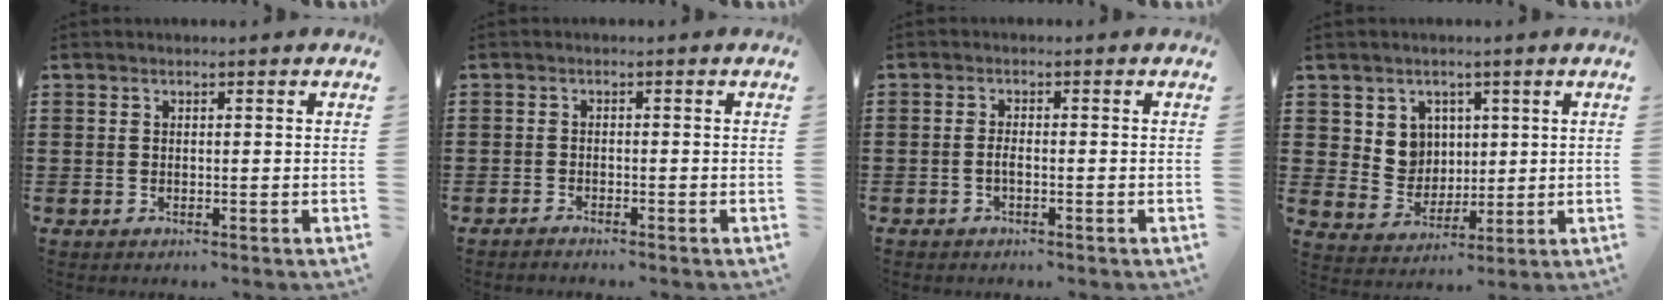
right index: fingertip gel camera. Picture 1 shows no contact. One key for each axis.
{"total": 1.0, "fx": -1.0, "fy": 0.0, "fz": 0.0, "tx": -0.002, "ty": 0.002, "tz": -0.020}
{"total": 1.2, "fx": -0.6, "fy": 0.2, "fz": 1.0, "tx": -0.020, "ty": -0.004, "tz": -0.010}
{"total": 5.8, "fx": 2.3, "fy": 5.1, "fz": 1.5, "tx": -0.039, "ty": 0.003, "tz": 0.040}